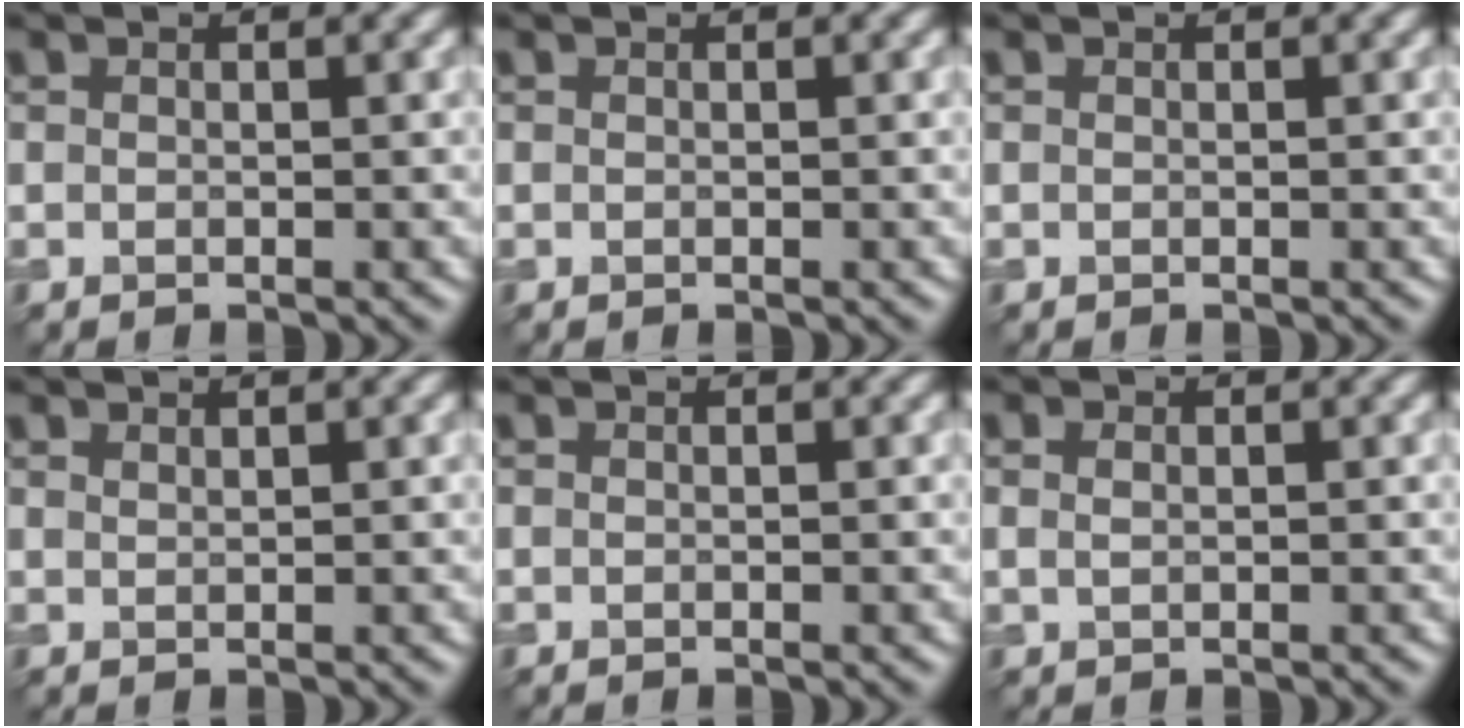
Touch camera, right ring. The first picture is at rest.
{"total": 0.0}
{"total": 0.0}
{"total": 0.7, "force": [0.7, 0.1, 0.1], "torque": [0.001, 0.000, 0.015]}
{"total": 0.0}
{"total": 0.9, "force": [0.2, 0.6, 0.7], "torque": [-0.016, 0.000, 0.006]}